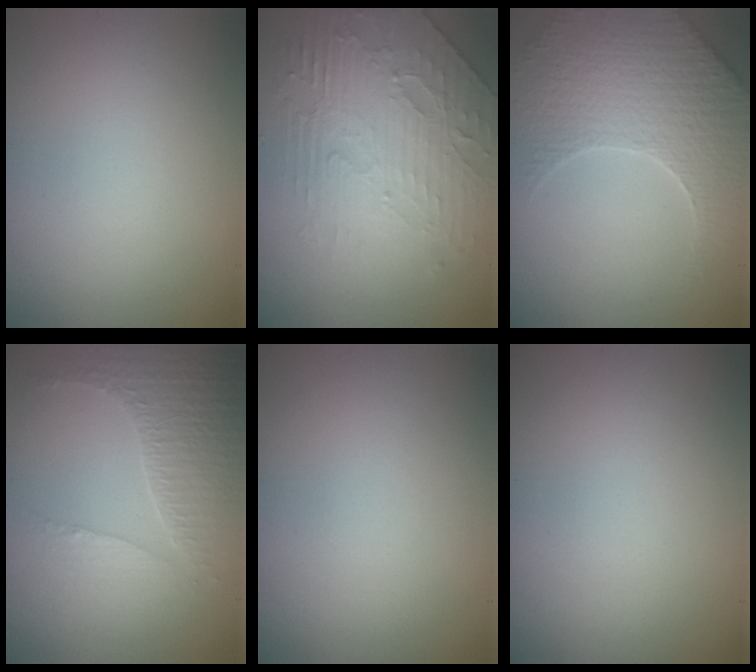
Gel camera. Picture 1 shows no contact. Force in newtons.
{"total": 4.1, "press": 3.7, "slide": 1.8}
{"total": 5.2, "press": 4.7, "slide": 2.2}
{"total": 4.2, "press": 3.0, "slide": 2.9}
{"total": 0.0}
{"total": 0.0}